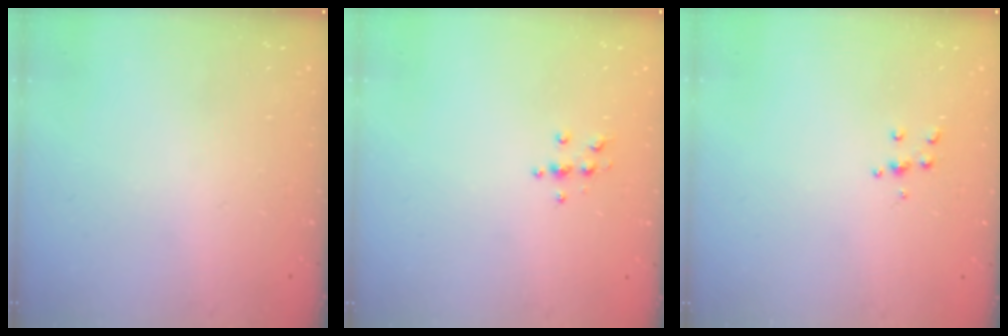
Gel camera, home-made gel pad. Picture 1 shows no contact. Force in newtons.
{"total": 3.9, "press": 3.9, "slide": 0.5}
{"total": 4.3, "press": 4.3, "slide": 0.5}